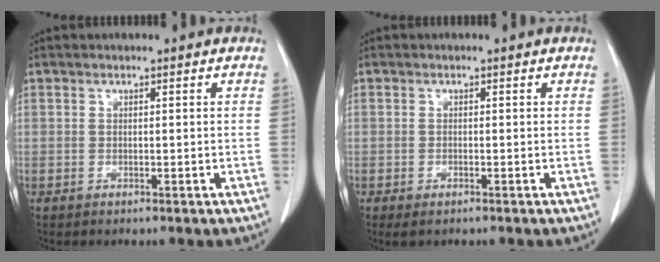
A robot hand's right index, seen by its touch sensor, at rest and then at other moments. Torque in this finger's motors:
{"motor_torque": [0.16, -0.13, 0.04, 0.01]}